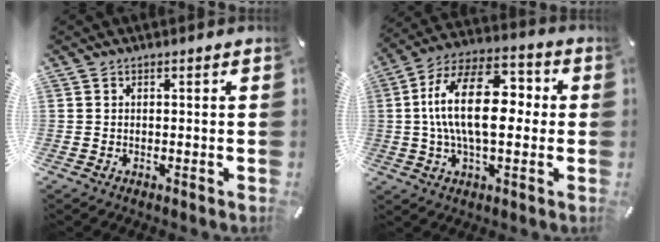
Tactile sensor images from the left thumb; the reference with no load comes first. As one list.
[{"total": 18.2, "force": [0.5, 9.7, 15.4], "torque": [-0.290, 0.003, 0.002]}]